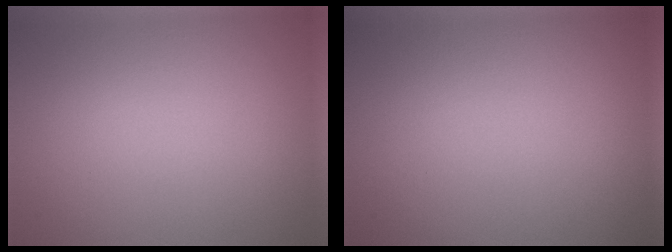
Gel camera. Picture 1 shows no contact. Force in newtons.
{"total": 0.0}